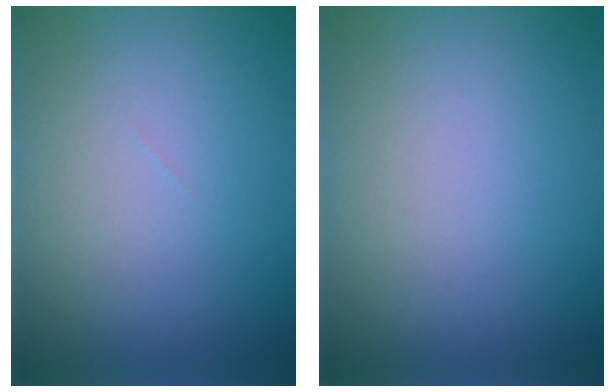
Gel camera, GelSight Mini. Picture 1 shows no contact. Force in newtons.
{"total": 0.0}